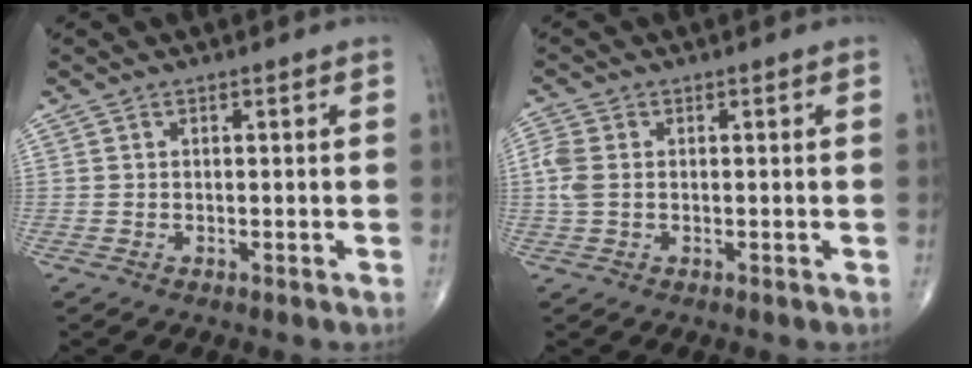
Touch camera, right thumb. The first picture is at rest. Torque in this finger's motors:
{"motor_torque": [0.02, 0.01, 0.25, 0.24, 0.04]}